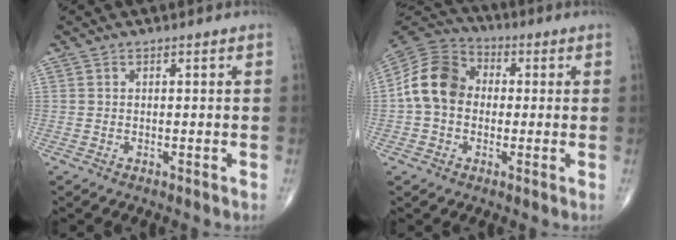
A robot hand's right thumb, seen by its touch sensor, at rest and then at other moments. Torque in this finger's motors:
{"motor_torque": [1.13, 1.72, 1.14, -0.20, 0.11]}